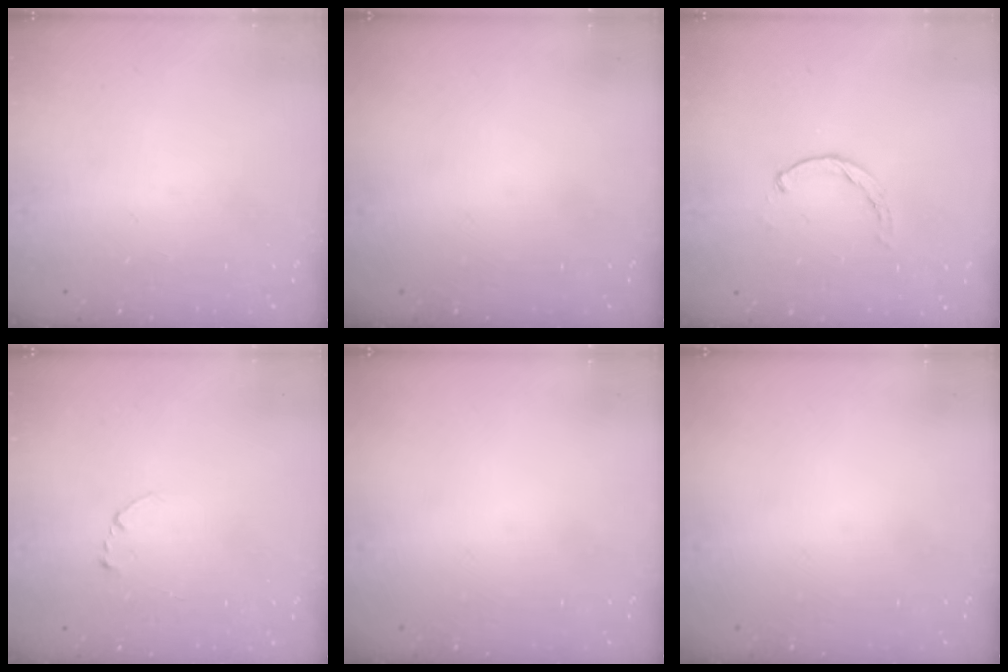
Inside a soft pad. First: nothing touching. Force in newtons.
{"total": 0.0}
{"total": 0.0}
{"total": 2.3, "press": 2.3, "slide": 0.2}
{"total": 0.0}
{"total": 0.0}